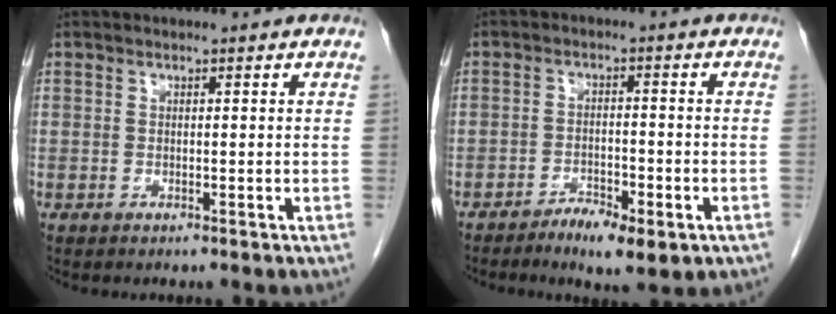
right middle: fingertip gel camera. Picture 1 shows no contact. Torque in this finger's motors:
{"motor_torque": [-0.04, -0.13, 0.08, 0.01]}